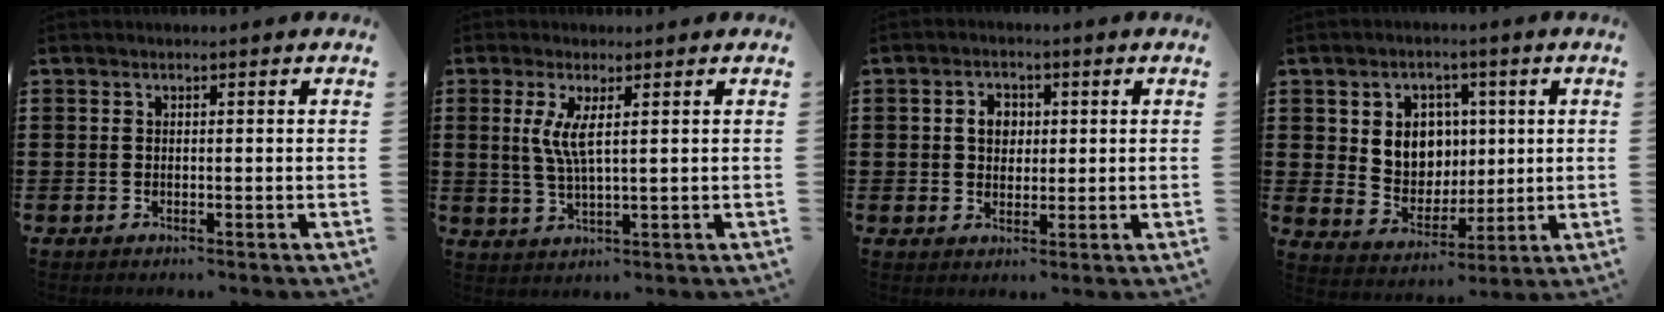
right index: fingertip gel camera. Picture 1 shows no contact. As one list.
[{"total": 4.6, "force": [1.4, 0.6, 4.3], "torque": [-0.096, -0.006, 0.020]}, {"total": 3.6, "force": [0.5, 2.8, 2.2], "torque": [-0.052, 0.012, 0.007]}, {"total": 6.8, "force": [1.8, 6.1, 2.6], "torque": [-0.056, 0.007, 0.029]}]